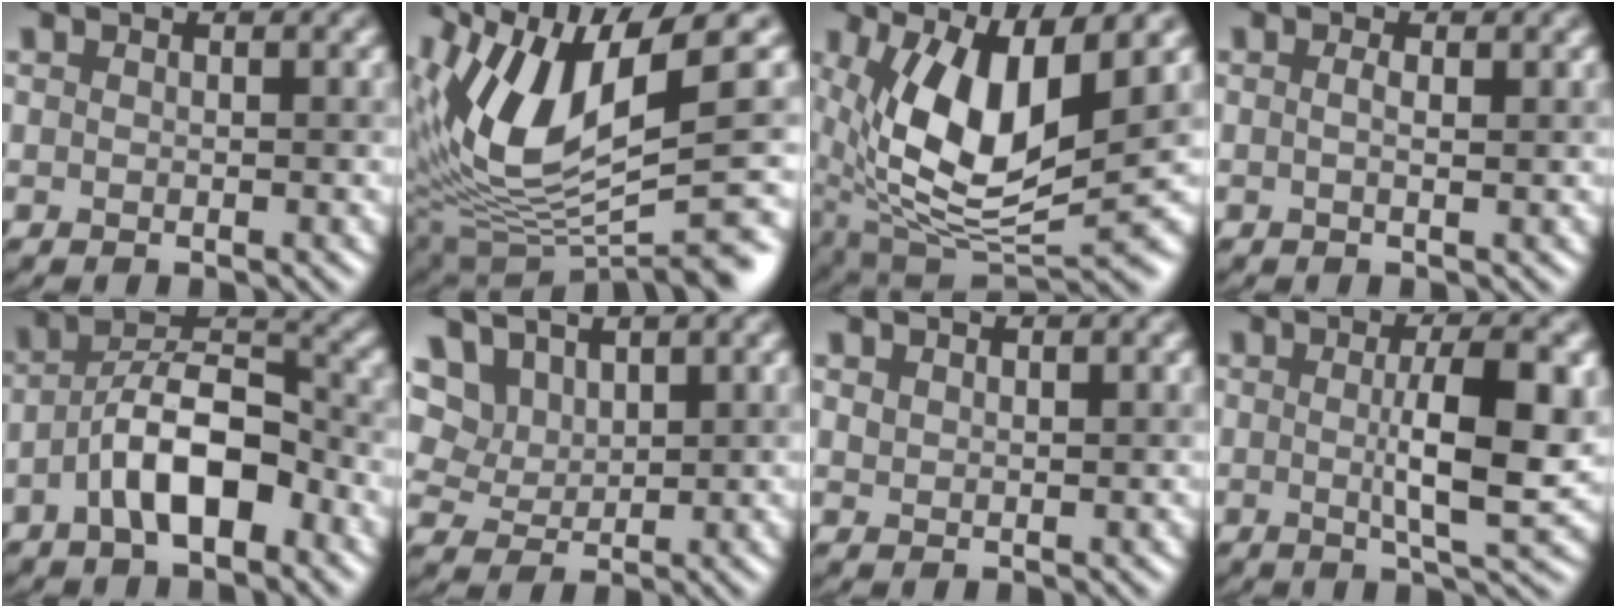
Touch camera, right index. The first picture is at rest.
{"total": 10.0, "force": [2.7, 3.6, 8.9], "torque": [-0.180, -0.009, 0.058]}
{"total": 11.5, "force": [3.0, 4.0, 10.3], "torque": [-0.203, -0.013, 0.060]}
{"total": 0.8, "force": [0.1, 0.0, 0.7], "torque": [-0.017, 0.002, 0.001]}
{"total": 7.0, "force": [-2.7, 3.0, 5.7], "torque": [-0.096, 0.016, -0.052]}
{"total": 5.3, "force": [3.7, 3.0, 2.3], "torque": [-0.067, 0.004, 0.078]}
{"total": 0.7, "force": [0.5, 0.3, 0.2], "torque": [-0.009, -0.001, 0.014]}
{"total": 6.7, "force": [0.2, 1.3, 6.6], "torque": [-0.107, 0.000, 0.006]}